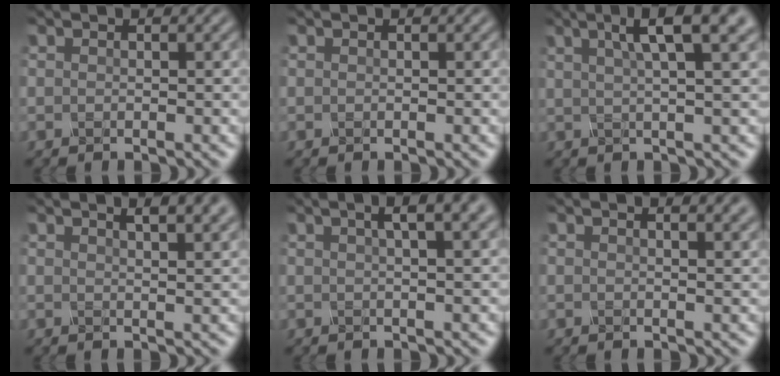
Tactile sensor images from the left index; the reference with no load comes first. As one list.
[{"total": 0.0}, {"total": 6.0, "force": [3.0, 1.3, 5.1], "torque": [-0.060, 0.017, 0.035]}, {"total": 5.4, "force": [3.3, 2.2, 3.7], "torque": [-0.015, 0.026, 0.013]}, {"total": 5.4, "force": [2.9, 1.9, 4.2], "torque": [-0.035, 0.025, 0.008]}, {"total": 3.6, "force": [2.4, 1.4, 2.3], "torque": [-0.009, 0.021, 0.008]}]